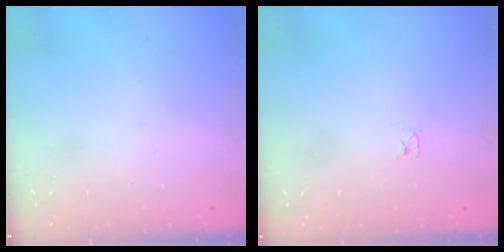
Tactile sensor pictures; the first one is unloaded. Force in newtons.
{"total": 2.3, "press": 2.2, "slide": 0.4}